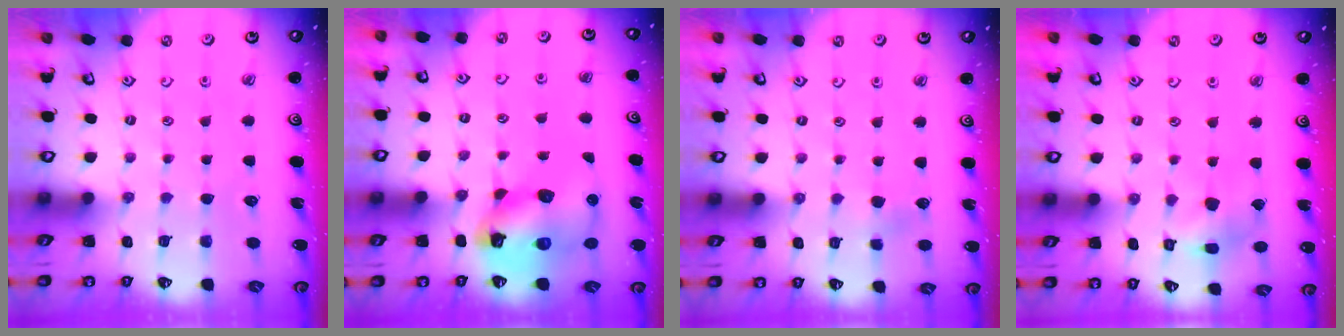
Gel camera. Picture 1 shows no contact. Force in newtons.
{"total": 12.8, "press": 12.7, "slide": 1.8}
{"total": 1.8, "press": 1.7, "slide": 0.4}
{"total": 9.8, "press": 9.7, "slide": 1.3}